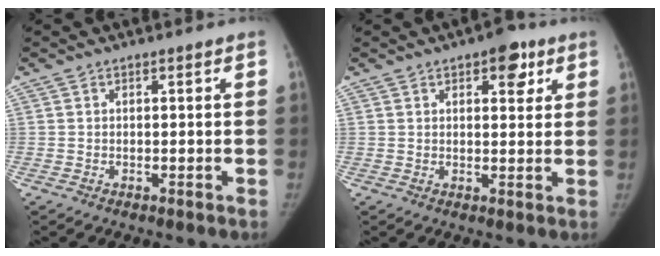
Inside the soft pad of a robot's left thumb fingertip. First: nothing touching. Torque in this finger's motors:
{"motor_torque": [0.80, 0.60, 0.78, -0.54, 0.17]}